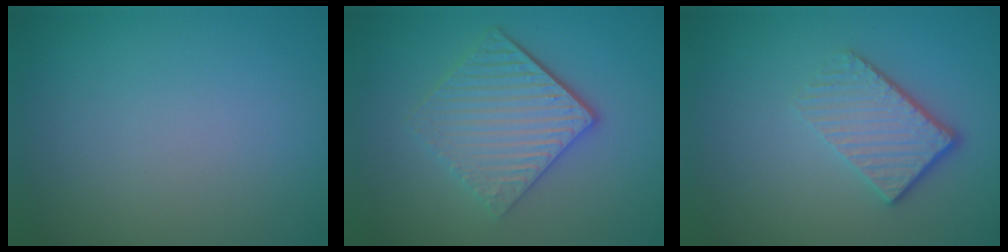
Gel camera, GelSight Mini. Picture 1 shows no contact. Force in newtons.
{"total": 5.5, "press": 3.9, "slide": 3.8}
{"total": 4.3, "press": 2.9, "slide": 3.2}